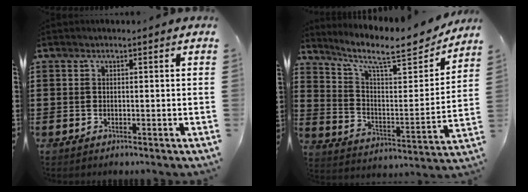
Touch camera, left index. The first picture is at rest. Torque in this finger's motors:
{"motor_torque": [2.14, 0.00, 0.26, 0.10]}